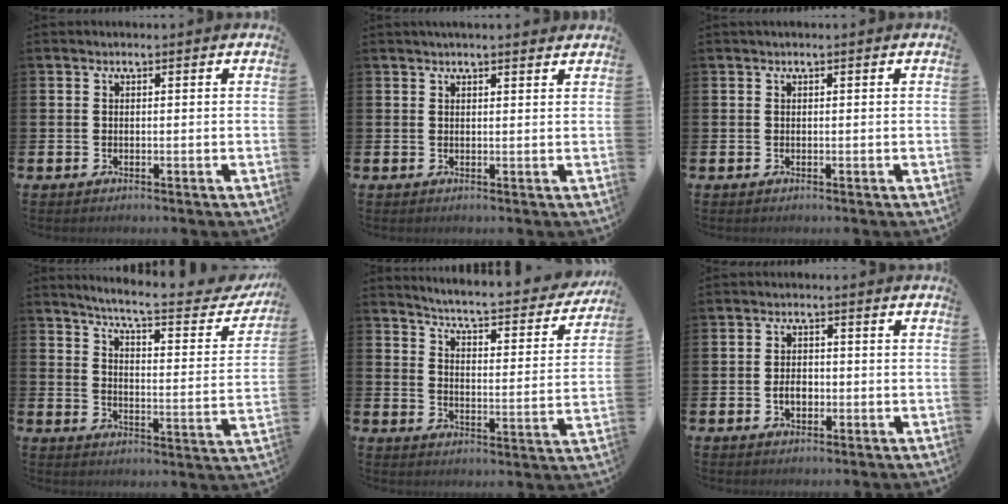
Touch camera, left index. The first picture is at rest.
{"total": 1.8, "force": [1.7, 0.0, 0.5], "torque": [0.002, -0.007, 0.028]}
{"total": 0.0}
{"total": 6.3, "force": [5.7, 0.3, 2.7], "torque": [-0.074, -0.044, 0.089]}
{"total": 4.7, "force": [4.5, 0.2, 1.4], "torque": [-0.046, -0.043, 0.066]}
{"total": 2.6, "force": [-0.6, 1.8, 1.8], "torque": [-0.020, -0.003, -0.016]}